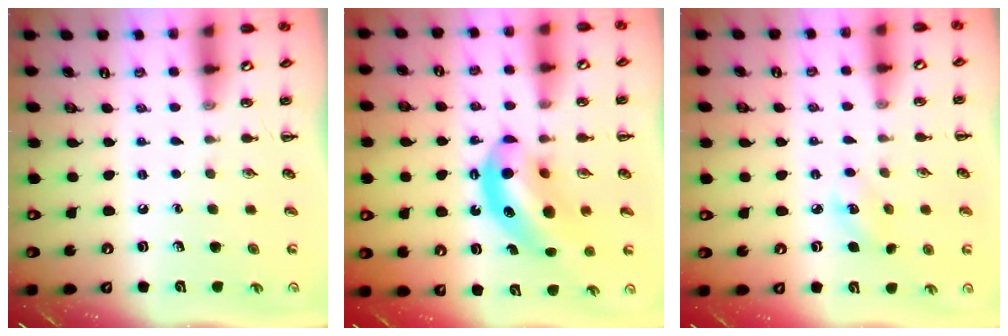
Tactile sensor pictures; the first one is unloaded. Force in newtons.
{"total": 12.1, "press": 11.6, "slide": 3.2}
{"total": 4.8, "press": 4.6, "slide": 1.3}